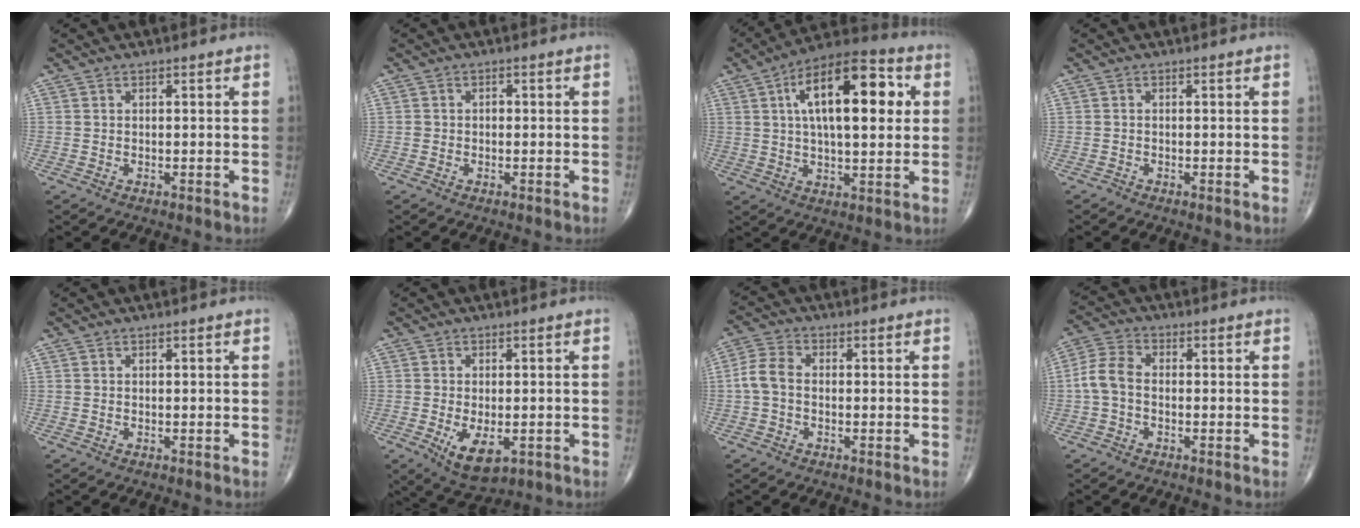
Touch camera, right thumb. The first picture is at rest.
{"total": 1.1, "force": [-0.1, 0.9, 0.6], "torque": [-0.003, 0.004, -0.005]}
{"total": 19.4, "force": [4.7, 8.3, 16.9], "torque": [-0.247, 0.015, 0.064]}
{"total": 0.5, "force": [-0.3, 0.2, 0.4], "torque": [-0.008, -0.002, -0.011]}
{"total": 0.0}
{"total": 7.3, "force": [-2.1, 3.8, 5.8], "torque": [-0.094, -0.012, -0.024]}
{"total": 4.8, "force": [-0.5, 3.2, 3.6], "torque": [-0.076, 0.014, -0.019]}
{"total": 5.7, "force": [-0.7, 3.7, 4.2], "torque": [-0.088, 0.017, -0.026]}